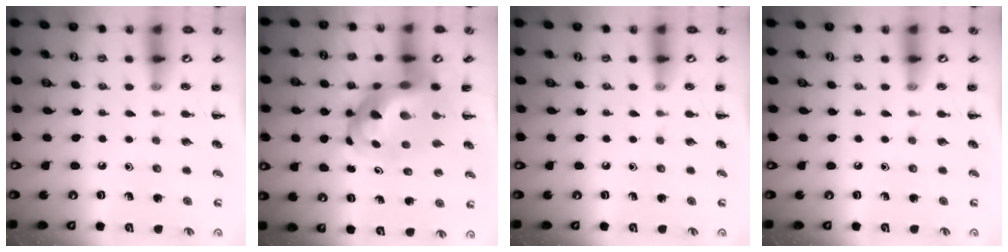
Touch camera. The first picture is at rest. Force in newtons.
{"total": 14.5, "press": 14.0, "slide": 3.9}
{"total": 0.0}
{"total": 0.0}